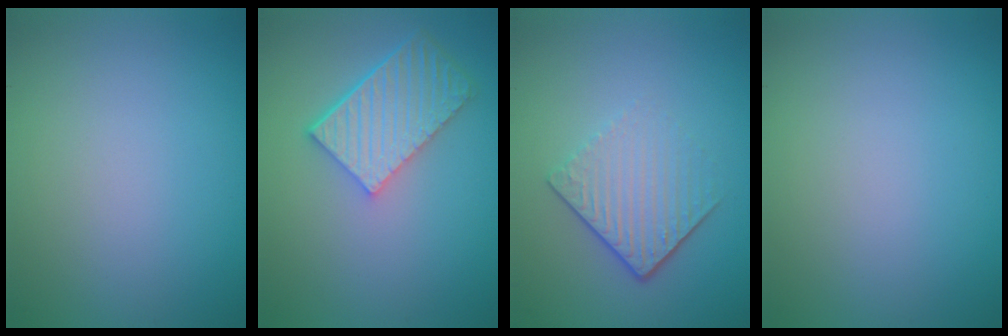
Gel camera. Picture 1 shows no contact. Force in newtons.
{"total": 5.9, "press": 4.3, "slide": 4.0}
{"total": 4.2, "press": 2.7, "slide": 3.3}
{"total": 0.0}